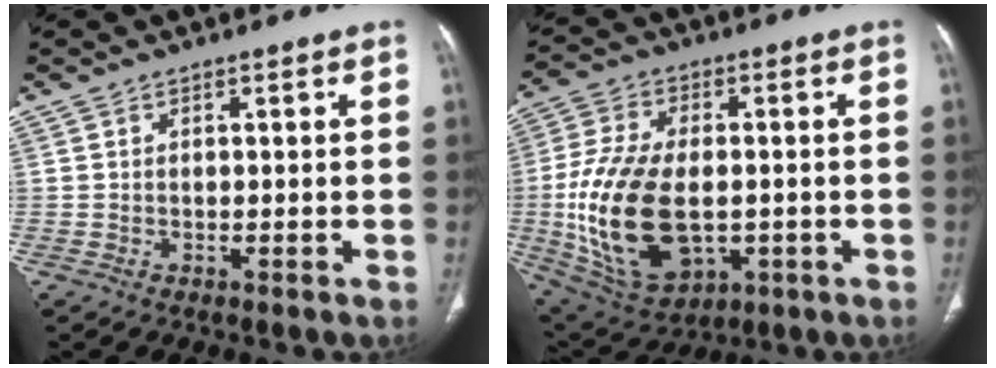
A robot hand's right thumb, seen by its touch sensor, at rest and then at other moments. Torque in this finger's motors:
{"motor_torque": [0.42, 0.50, 1.80, 0.12, 0.61]}